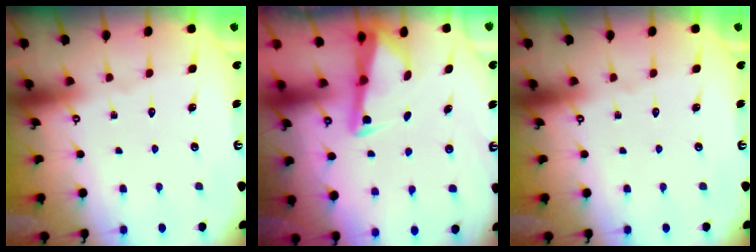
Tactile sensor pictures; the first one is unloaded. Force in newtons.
{"total": 2.9, "press": 2.9, "slide": 0.2}
{"total": 0.0}